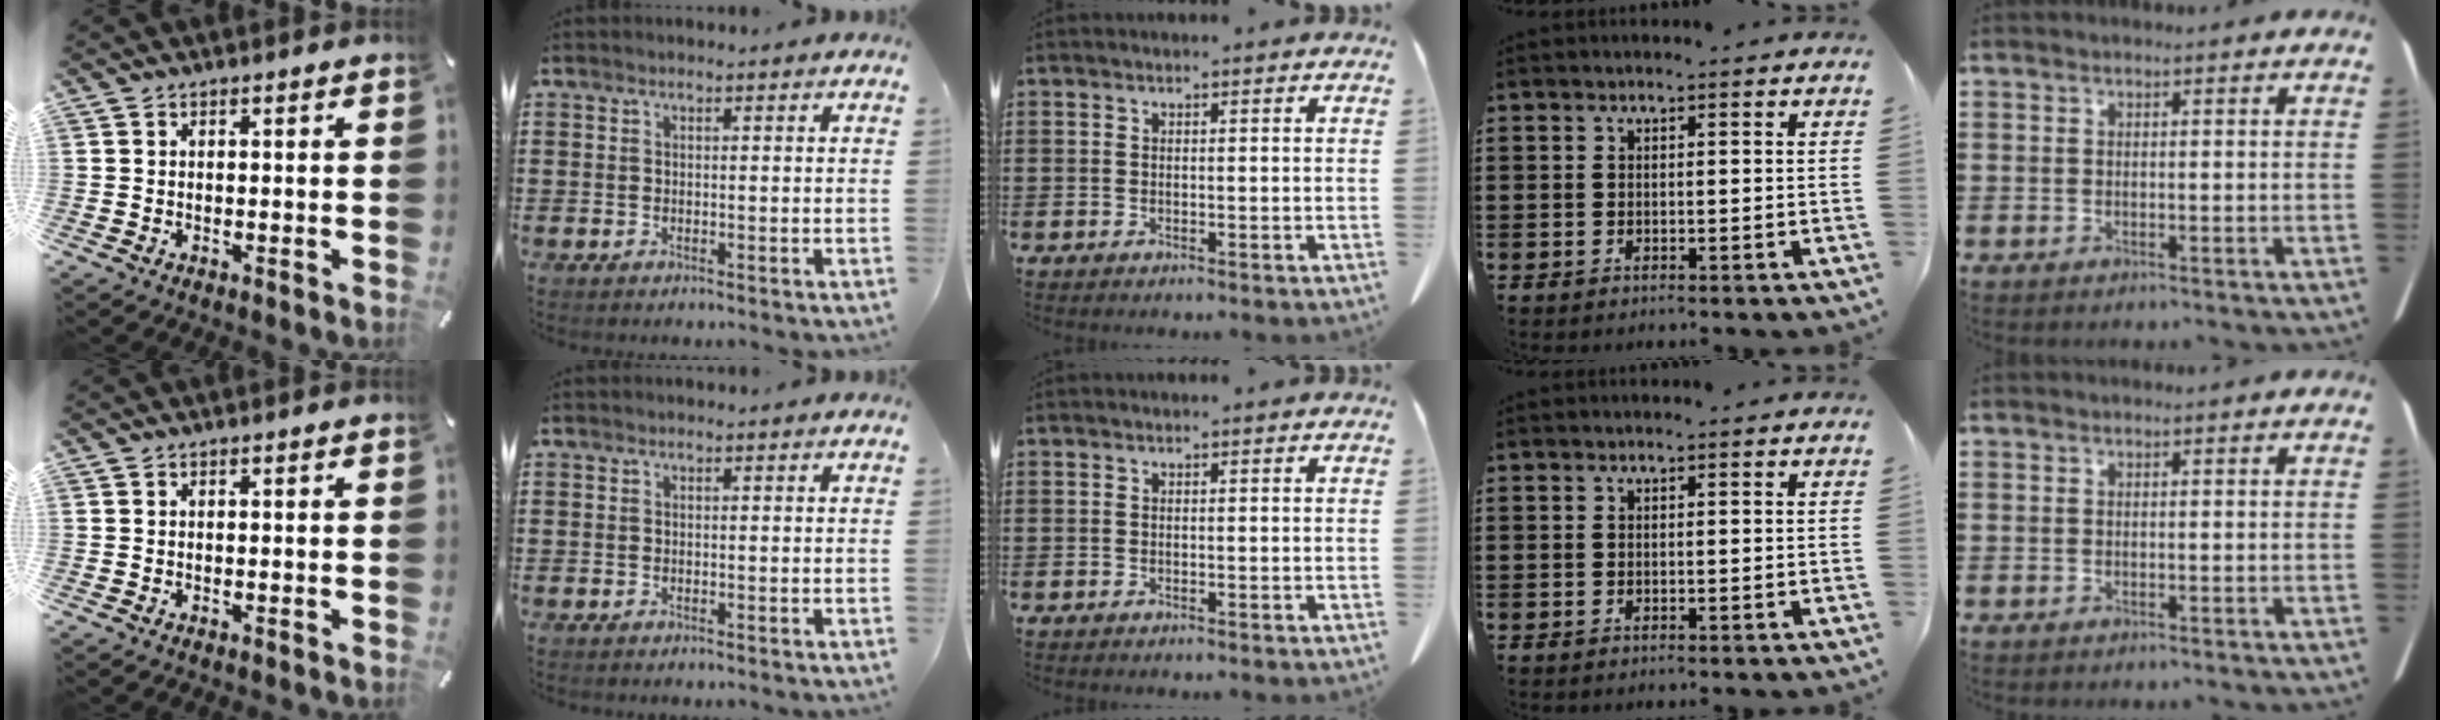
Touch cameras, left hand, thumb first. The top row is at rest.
{}